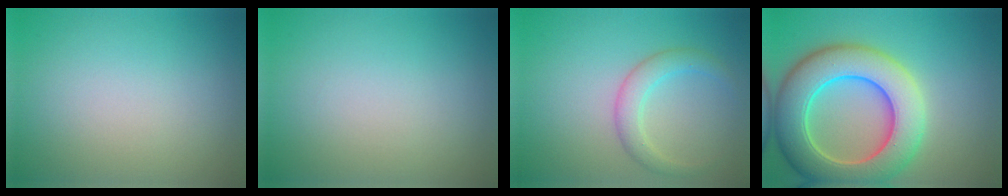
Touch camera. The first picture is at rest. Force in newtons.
{"total": 0.0}
{"total": 2.0, "press": 2.0, "slide": 0.2}
{"total": 10.3, "press": 10.3, "slide": 0.4}